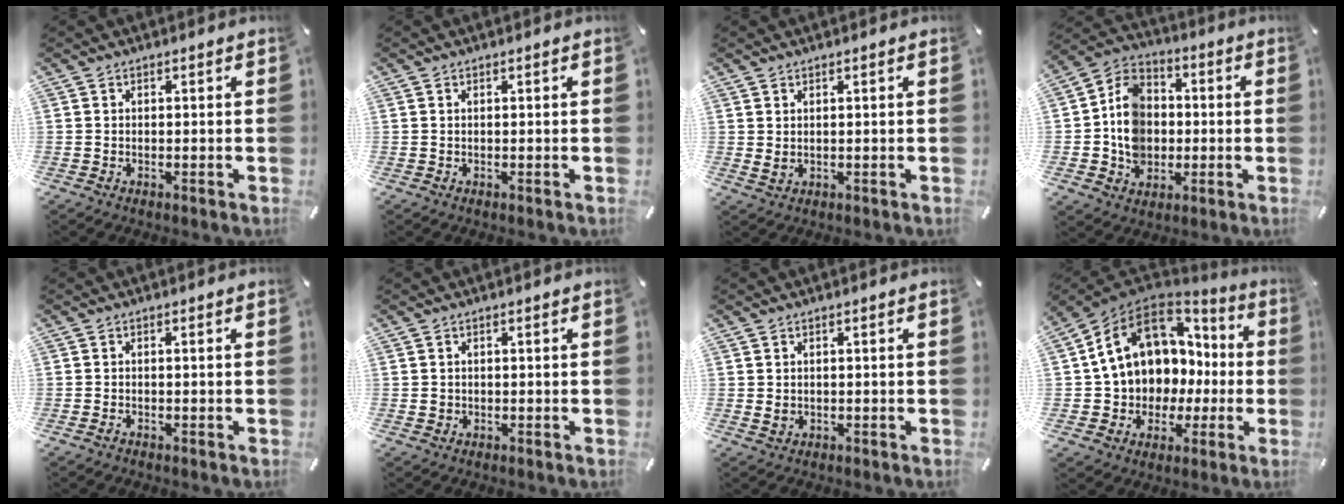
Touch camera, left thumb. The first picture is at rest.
{"total": 0.0}
{"total": 1.4, "force": [0.5, 0.8, 1.1], "torque": [-0.021, 0.000, 0.009]}
{"total": 11.6, "force": [-1.5, 10.1, 5.6], "torque": [-0.128, 0.014, -0.029]}
{"total": 0.9, "force": [-0.6, 0.3, 0.6], "torque": [-0.011, -0.001, -0.012]}
{"total": 1.2, "force": [-0.2, 1.1, 0.4], "torque": [-0.007, 0.005, -0.006]}
{"total": 1.4, "force": [-0.2, 1.2, 0.7], "torque": [-0.014, 0.002, -0.003]}
{"total": 14.1, "force": [4.6, 11.5, 6.7], "torque": [-0.131, -0.030, 0.092]}